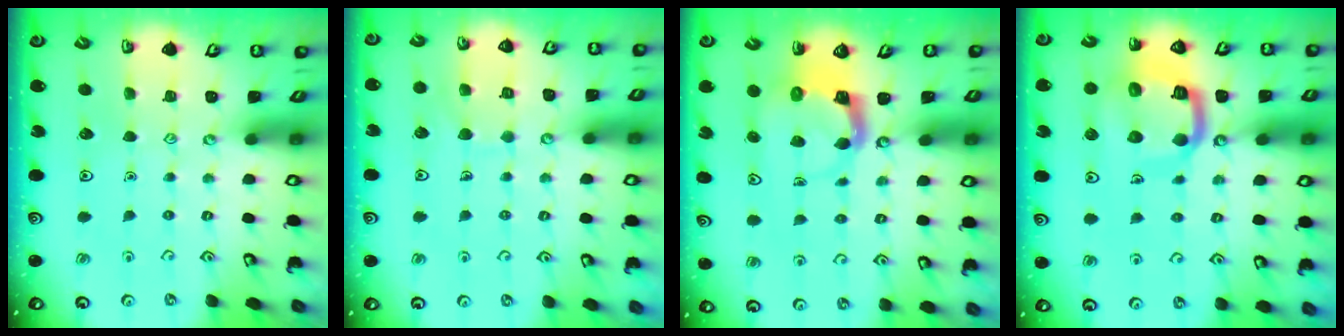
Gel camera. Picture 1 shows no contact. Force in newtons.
{"total": 6.7, "press": 6.7, "slide": 0.4}
{"total": 3.6, "press": 3.6, "slide": 0.6}
{"total": 13.5, "press": 13.5, "slide": 1.5}